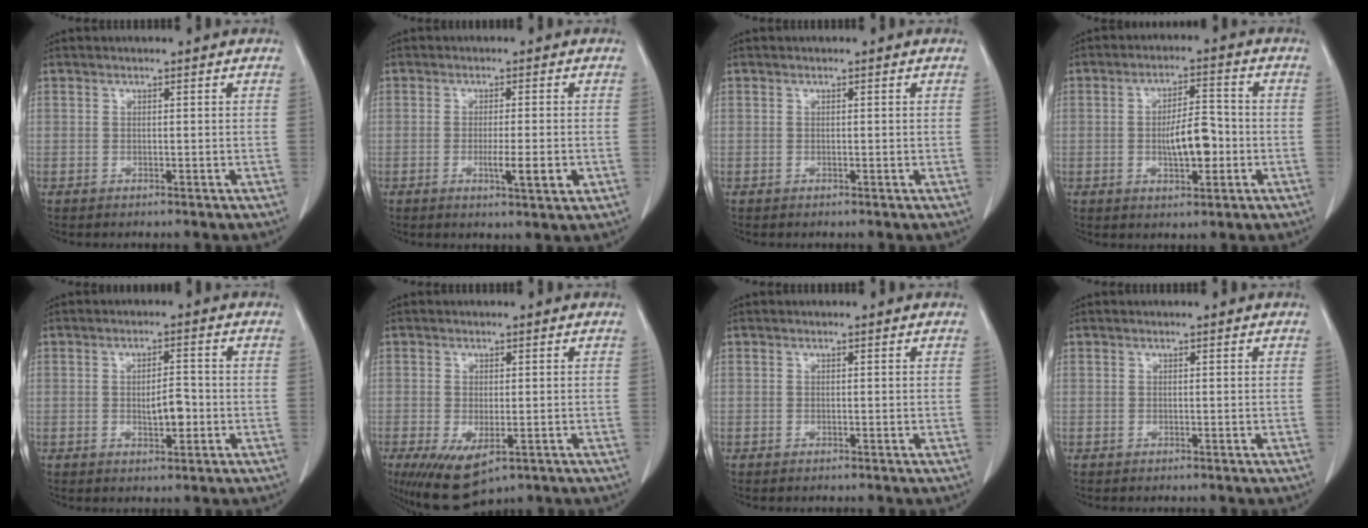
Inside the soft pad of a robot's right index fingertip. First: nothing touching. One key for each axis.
{"total": 4.8, "fx": -1.3, "fy": 0.3, "fz": 4.6, "tx": -0.073, "ty": -0.009, "tz": -0.018}
{"total": 0.0}
{"total": 7.2, "fx": -1.3, "fy": 2.5, "fz": 6.7, "tx": -0.118, "ty": 0.007, "tz": -0.019}
{"total": 4.0, "fx": -0.7, "fy": 1.4, "fz": 3.7, "tx": -0.058, "ty": 0.001, "tz": -0.006}
{"total": 8.1, "fx": -3.8, "fy": 3.5, "fz": 6.2, "tx": -0.107, "ty": -0.021, "tz": -0.054}
{"total": 0.0}
{"total": 0.0}